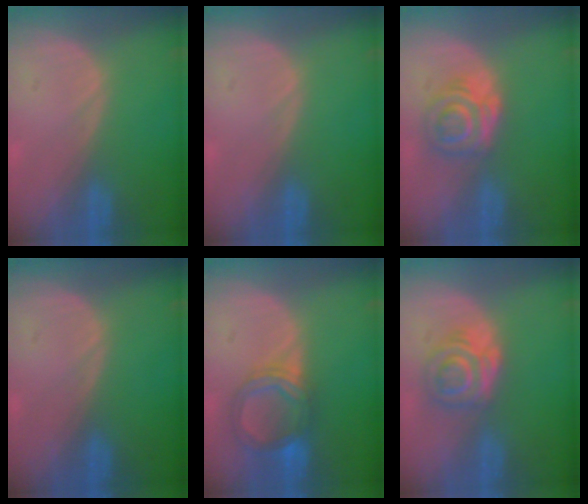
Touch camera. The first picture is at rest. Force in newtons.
{"total": 0.0}
{"total": 6.5, "press": 5.4, "slide": 3.7}
{"total": 0.0}
{"total": 5.8, "press": 5.7, "slide": 0.6}
{"total": 6.5, "press": 5.4, "slide": 3.7}